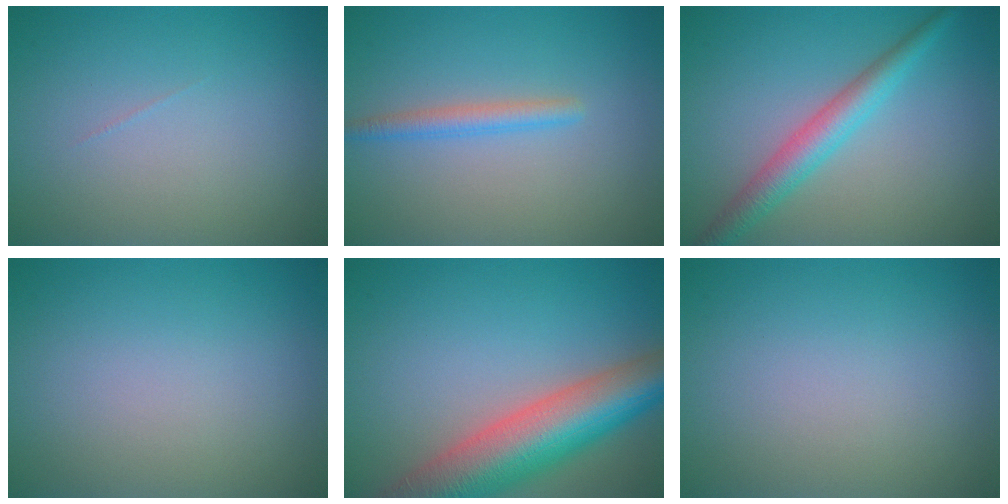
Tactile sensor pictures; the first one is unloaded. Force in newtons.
{"total": 1.9, "press": 1.9, "slide": 0.0}
{"total": 3.7, "press": 3.7, "slide": 0.1}
{"total": 0.0}
{"total": 10.6, "press": 10.5, "slide": 0.6}
{"total": 0.0}